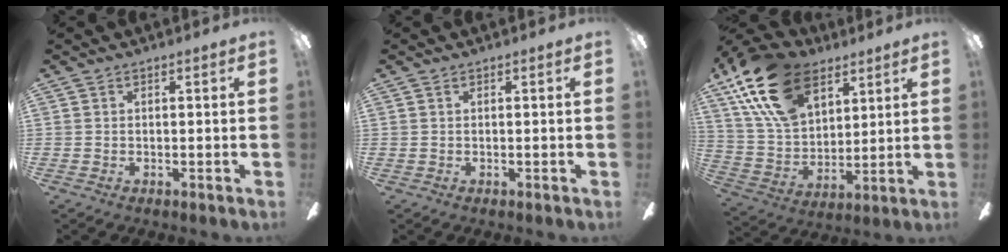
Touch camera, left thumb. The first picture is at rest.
{"total": 0.0}
{"total": 21.0, "force": [12.2, 12.4, 11.8], "torque": [-0.240, -0.044, 0.224]}